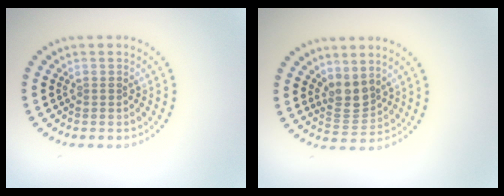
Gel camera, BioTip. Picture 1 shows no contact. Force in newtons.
{"total": 2.8, "press": 2.2, "slide": 1.7}